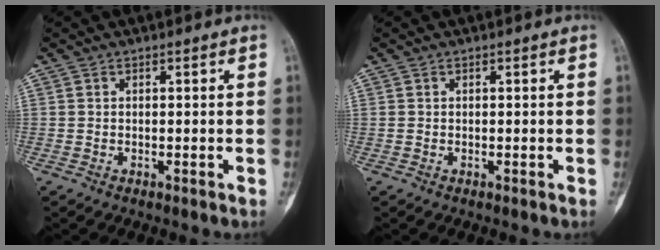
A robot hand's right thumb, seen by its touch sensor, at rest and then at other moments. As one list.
[{"total": 0.0}]